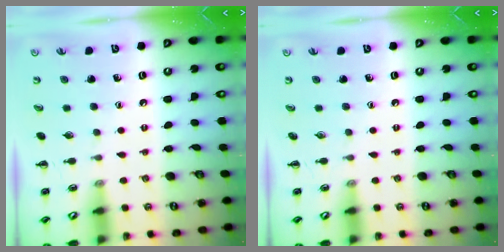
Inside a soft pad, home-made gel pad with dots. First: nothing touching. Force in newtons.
{"total": 0.0}